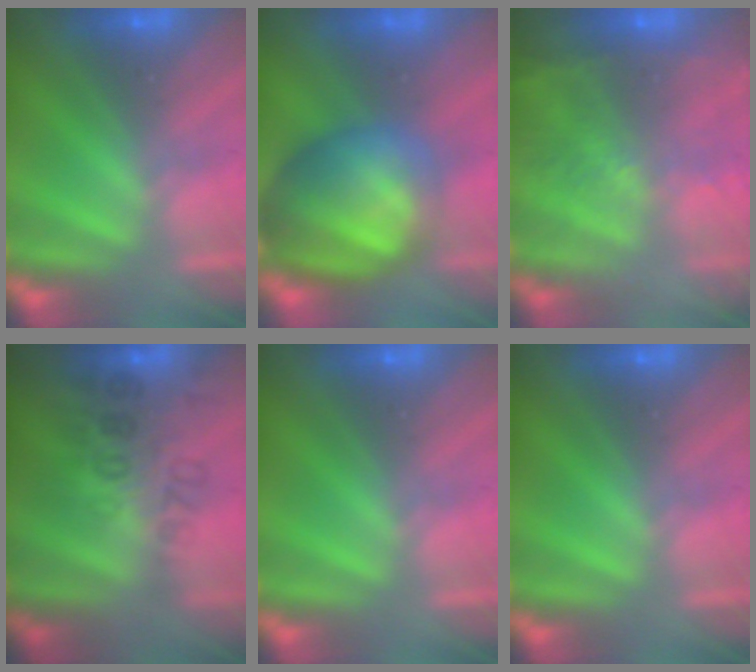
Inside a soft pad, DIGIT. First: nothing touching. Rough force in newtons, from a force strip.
{"total": 7.5}
{"total": 6.9}
{"total": 2.8}
{"total": 0.0}
{"total": 0.0}